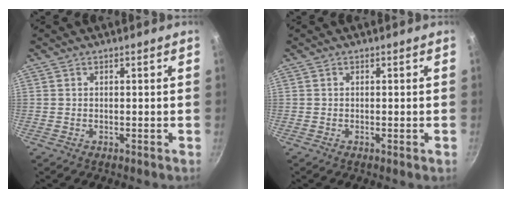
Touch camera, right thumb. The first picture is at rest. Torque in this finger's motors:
{"motor_torque": [-0.23, 0.07, -0.45, 0.08, -0.04]}